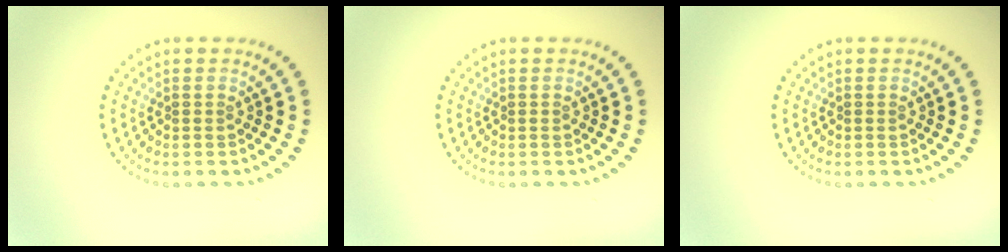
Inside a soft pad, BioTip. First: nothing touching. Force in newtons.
{"total": 0.0}
{"total": 0.0}